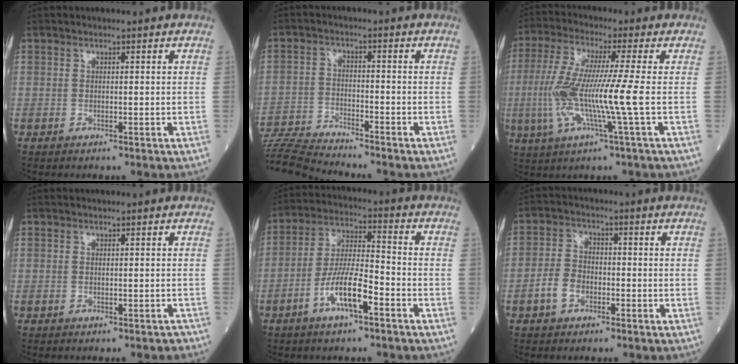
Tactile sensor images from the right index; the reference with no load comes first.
{"total": 8.1, "force": [-8.0, -1.3, 0.4], "torque": [-0.010, -0.009, -0.154]}
{"total": 11.6, "force": [-1.7, -0.9, 11.4], "torque": [-0.241, -0.008, -0.040]}
{"total": 1.0, "force": [-0.9, 0.4, 0.4], "torque": [-0.006, -0.001, -0.010]}
{"total": 8.8, "force": [-4.3, 1.6, 7.6], "torque": [-0.148, 0.003, -0.082]}
{"total": 4.4, "force": [-2.0, 3.0, 2.5], "torque": [-0.058, 0.011, -0.040]}